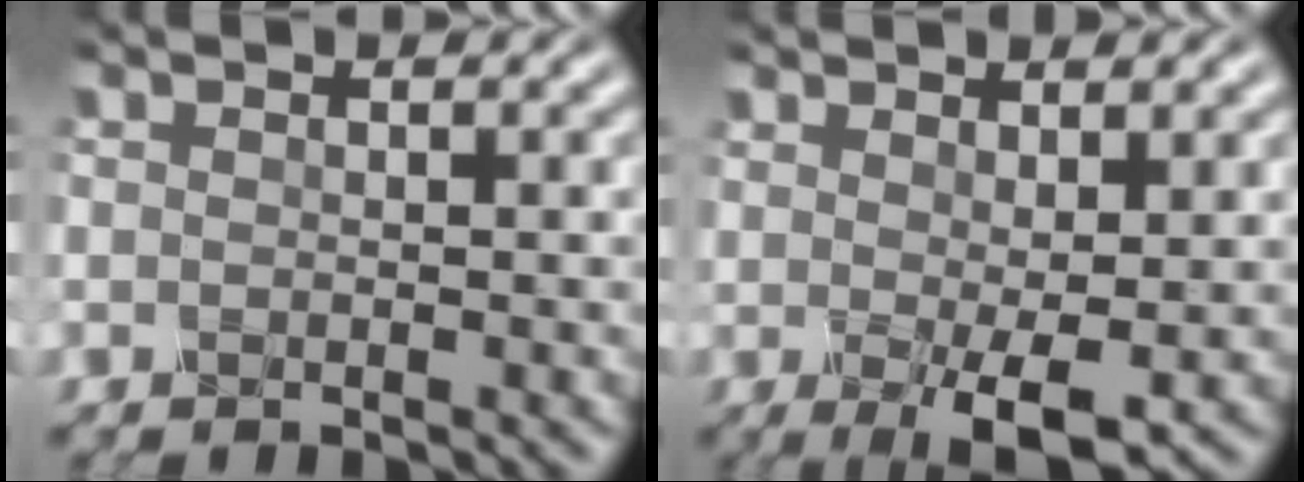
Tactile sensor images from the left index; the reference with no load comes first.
{"total": 3.9, "force": [0.2, 1.0, 3.7], "torque": [-0.071, -0.015, 0.011]}